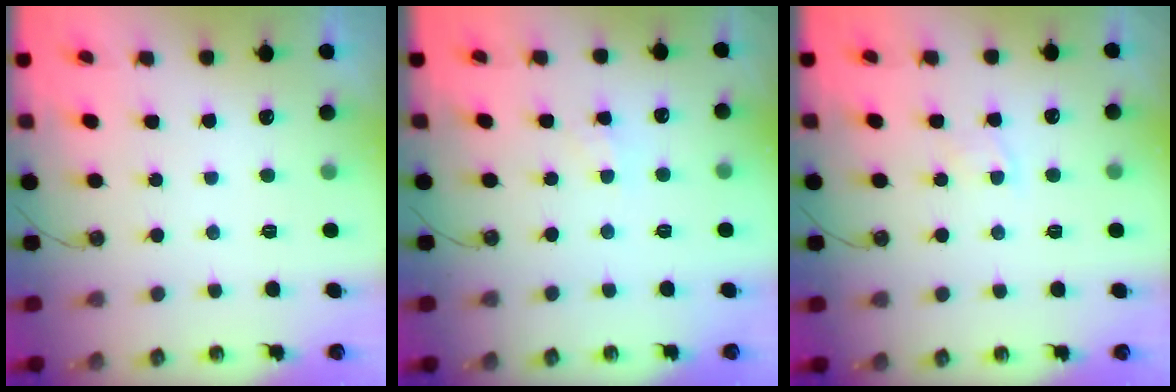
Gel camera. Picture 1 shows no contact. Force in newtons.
{"total": 2.0, "press": 2.0, "slide": 0.3}
{"total": 2.8, "press": 2.8, "slide": 0.4}